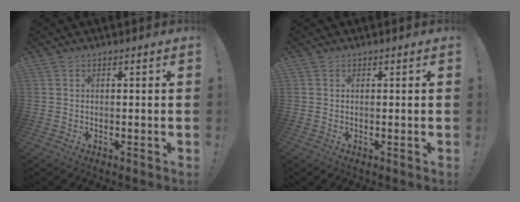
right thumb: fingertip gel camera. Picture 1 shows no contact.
{"total": 0.0}